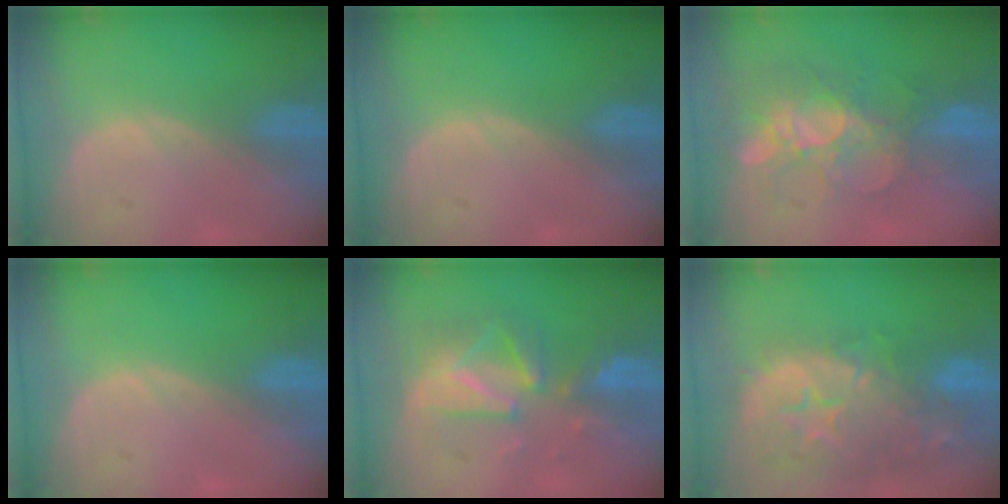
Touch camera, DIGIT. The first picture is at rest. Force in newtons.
{"total": 0.0}
{"total": 9.8, "press": 8.6, "slide": 4.7}
{"total": 0.0}
{"total": 8.0, "press": 8.0, "slide": 0.6}
{"total": 14.9, "press": 12.0, "slide": 8.9}